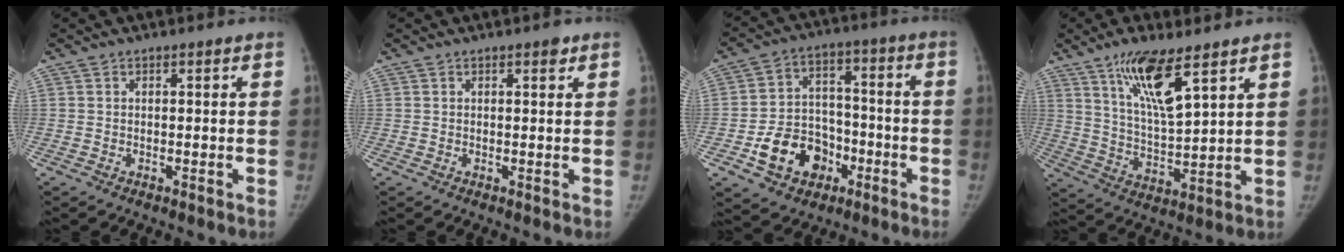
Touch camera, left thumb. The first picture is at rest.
{"total": 1.2, "force": [0.8, 0.5, 0.8], "torque": [-0.005, -0.002, 0.009]}
{"total": 13.7, "force": [-5.8, 10.7, 6.4], "torque": [-0.068, 0.051, -0.089]}
{"total": 12.2, "force": [7.2, 3.1, 9.4], "torque": [-0.162, -0.038, 0.143]}